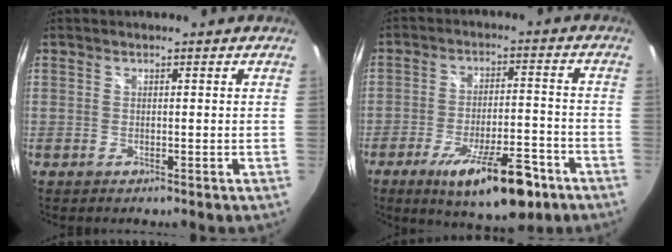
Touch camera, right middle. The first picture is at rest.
{"total": 15.5, "force": [-9.4, 4.6, 11.5], "torque": [-0.190, -0.019, -0.138]}